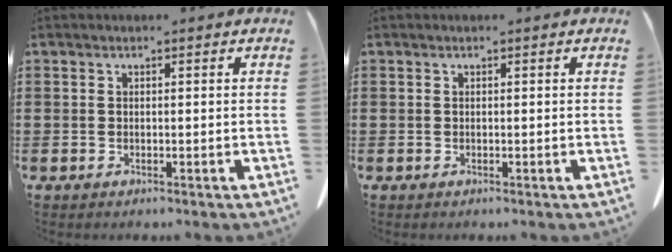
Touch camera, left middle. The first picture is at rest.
{"total": 0.0}